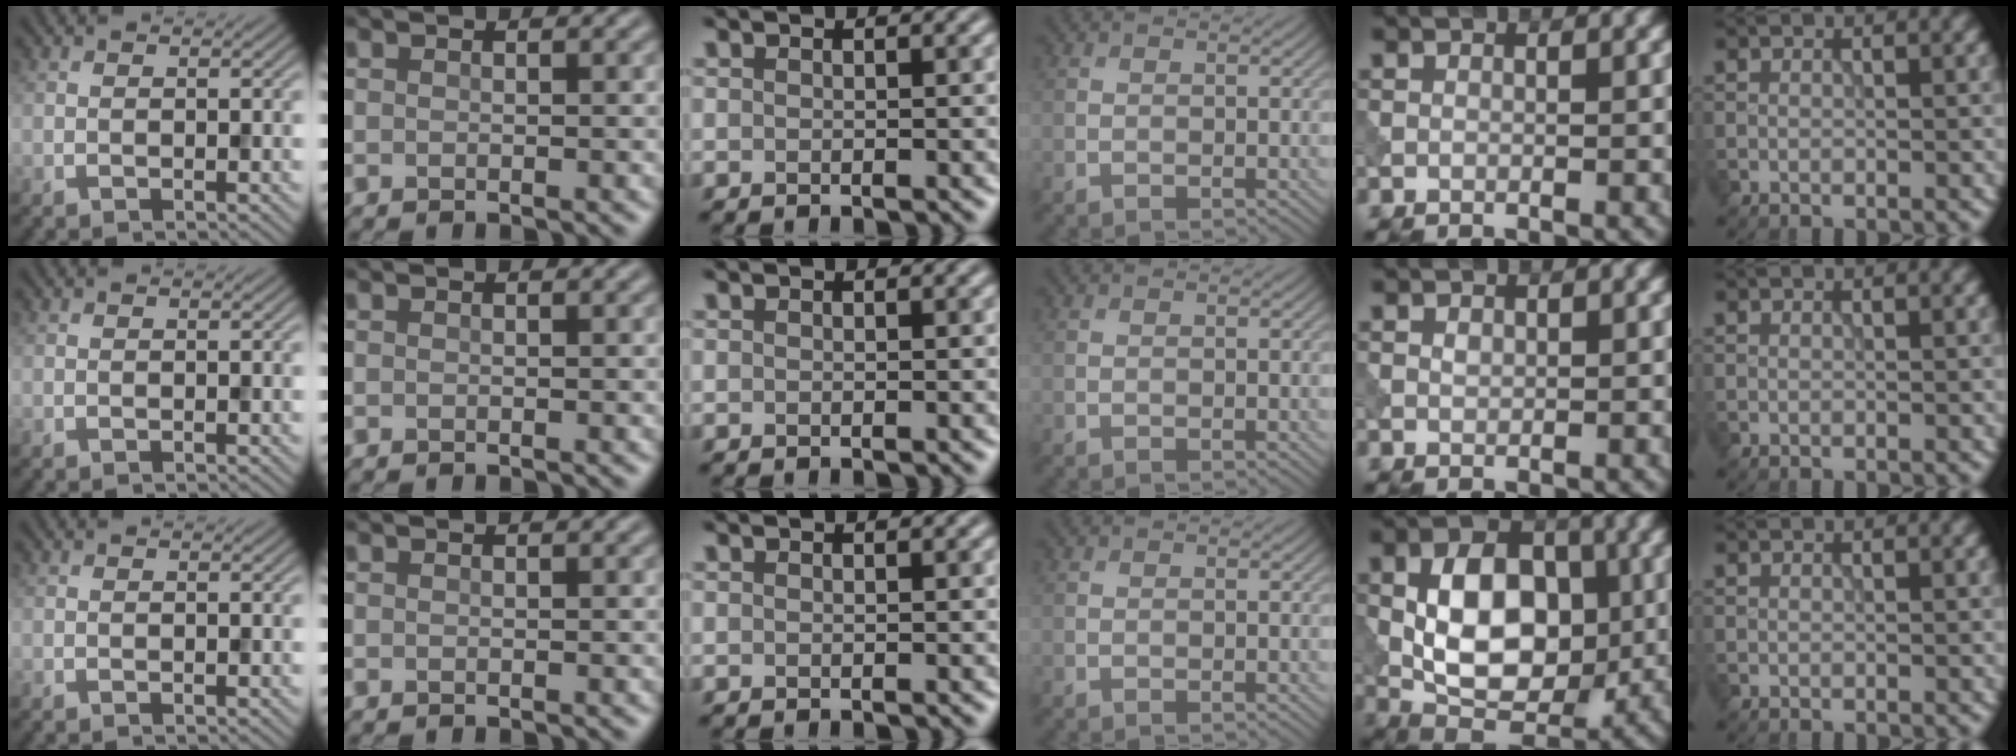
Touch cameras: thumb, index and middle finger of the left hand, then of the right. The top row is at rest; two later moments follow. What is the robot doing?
{"motion": "press", "object": "tv remote"}